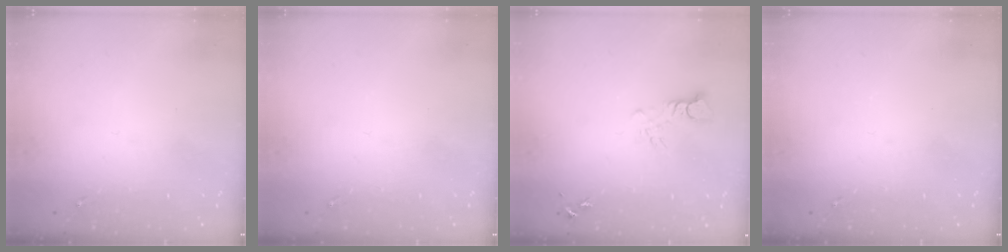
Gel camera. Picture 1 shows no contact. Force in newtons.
{"total": 0.0}
{"total": 3.4, "press": 3.4, "slide": 0.2}
{"total": 0.0}